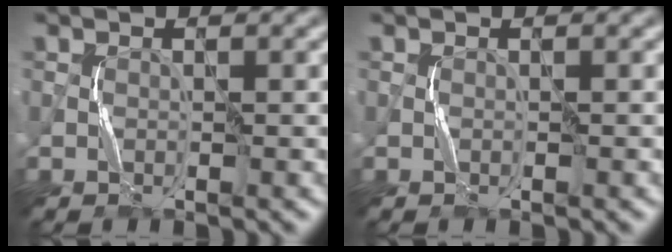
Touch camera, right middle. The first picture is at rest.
{"total": 0.0}